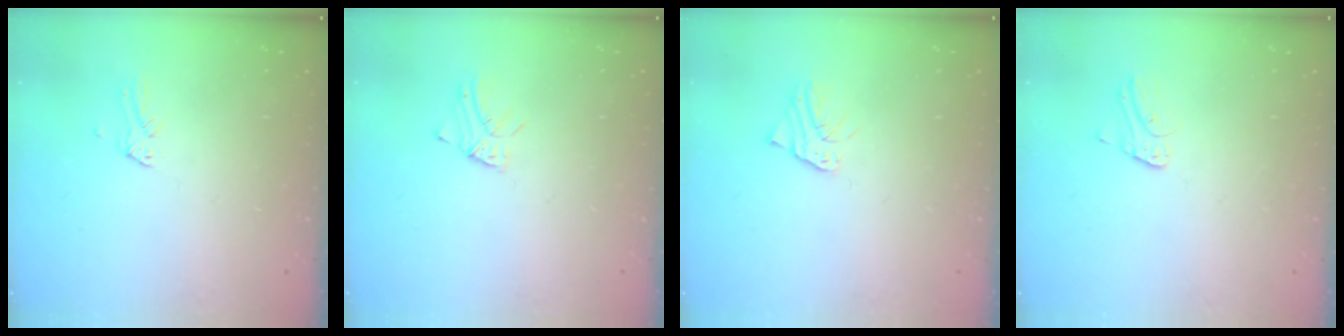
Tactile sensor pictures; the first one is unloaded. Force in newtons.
{"total": 1.6, "press": 1.6, "slide": 0.1}
{"total": 2.5, "press": 2.5, "slide": 0.2}
{"total": 2.7, "press": 2.7, "slide": 0.2}